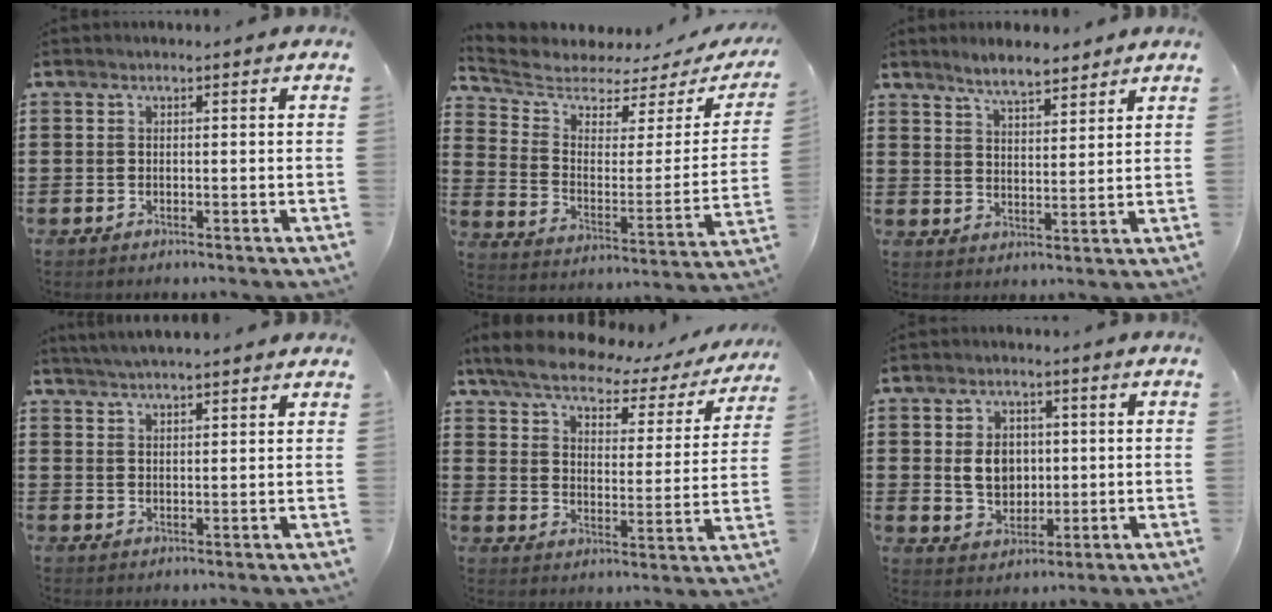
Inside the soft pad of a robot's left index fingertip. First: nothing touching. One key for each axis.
{"total": 4.1, "fx": 3.7, "fy": 1.5, "fz": 0.8, "tx": -0.048, "ty": -0.038, "tz": 0.057}
{"total": 4.7, "fx": 4.3, "fy": 1.0, "fz": 1.5, "tx": -0.043, "ty": -0.007, "tz": 0.080}
{"total": 2.6, "fx": 2.6, "fy": -0.4, "fz": 0.3, "tx": -0.013, "ty": -0.006, "tz": 0.047}
{"total": 5.0, "fx": 4.3, "fy": 1.4, "fz": 2.2, "tx": -0.065, "ty": -0.027, "tz": 0.069}
{"total": 5.6, "fx": 0.6, "fy": 4.5, "fz": 3.3, "tx": -0.061, "ty": 0.007, "tz": 0.004}